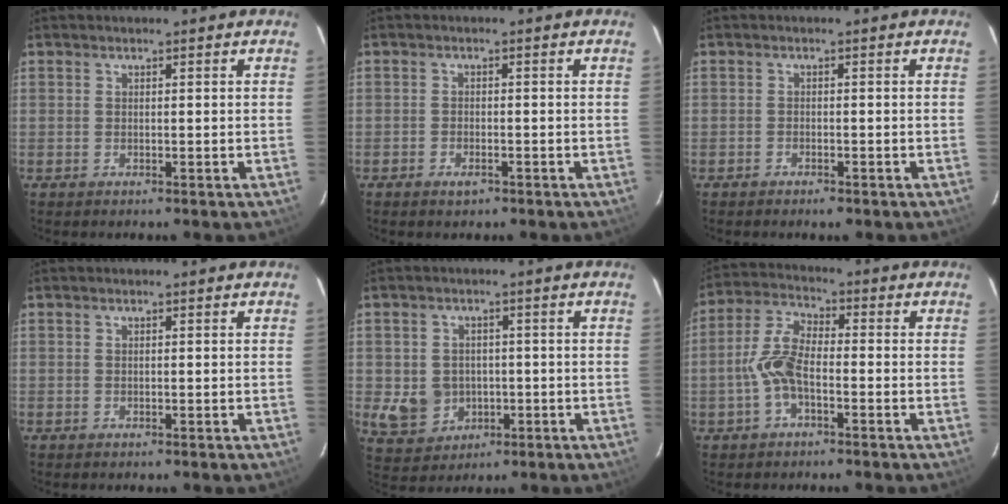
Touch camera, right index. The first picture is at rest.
{"total": 2.1, "force": [-1.5, 1.1, 1.0], "torque": [-0.021, -0.001, -0.026]}
{"total": 1.6, "force": [-1.3, 0.6, 0.6], "torque": [-0.018, -0.001, -0.023]}
{"total": 0.0}
{"total": 7.6, "force": [-1.2, 6.8, 3.1], "torque": [-0.086, 0.007, 0.003]}
{"total": 7.3, "force": [-2.3, 3.4, 6.1], "torque": [-0.135, 0.014, -0.045]}